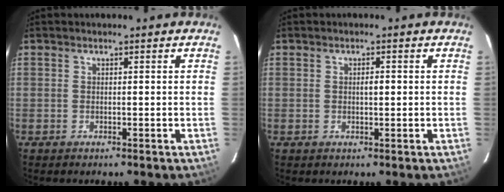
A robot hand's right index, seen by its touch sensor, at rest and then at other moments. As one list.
[{"total": 1.3, "force": [0.1, 0.4, 1.2], "torque": [-0.022, 0.002, 0.002]}]